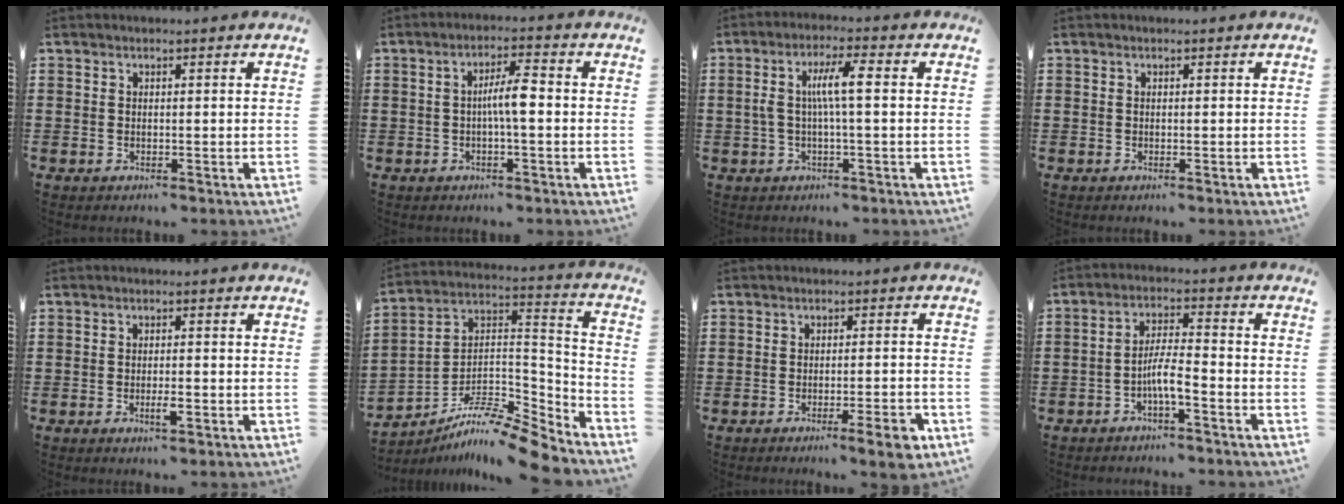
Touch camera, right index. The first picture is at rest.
{"total": 4.7, "force": [-0.4, 0.9, 4.6], "torque": [-0.090, 0.006, -0.013]}
{"total": 6.0, "force": [0.2, 0.9, 5.9], "torque": [-0.119, 0.003, -0.005]}
{"total": 0.0}
{"total": 2.5, "force": [-1.0, 0.5, 2.3], "torque": [-0.046, -0.003, -0.019]}
{"total": 9.8, "force": [-8.8, 1.0, 4.3], "torque": [-0.083, 0.009, -0.181]}
{"total": 4.7, "force": [-2.7, 0.4, 3.8], "torque": [-0.058, -0.006, -0.042]}
{"total": 4.8, "force": [-2.5, 0.8, 4.0], "torque": [-0.085, 0.002, -0.051]}